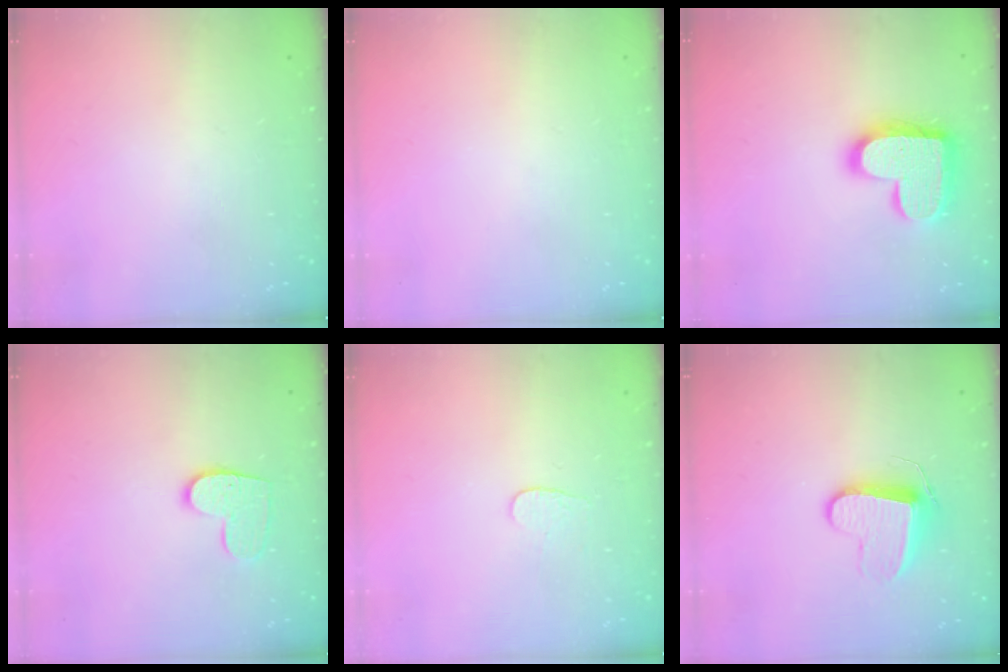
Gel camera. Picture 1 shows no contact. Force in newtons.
{"total": 0.0}
{"total": 18.7, "press": 18.7, "slide": 1.2}
{"total": 10.0, "press": 10.0, "slide": 0.6}
{"total": 3.2, "press": 3.2, "slide": 0.3}
{"total": 9.9, "press": 9.9, "slide": 0.8}